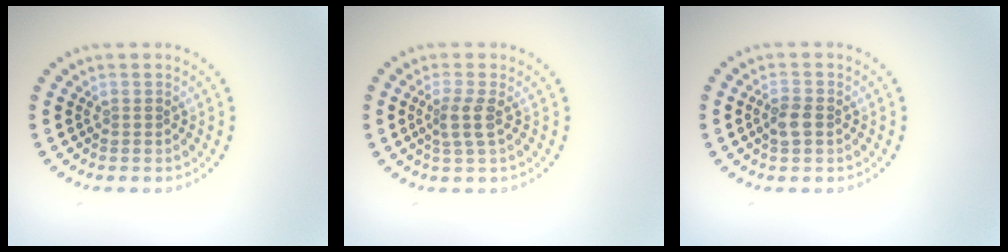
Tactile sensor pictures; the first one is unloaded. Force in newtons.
{"total": 1.8, "press": 1.5, "slide": 1.0}
{"total": 1.8, "press": 1.8, "slide": 0.3}